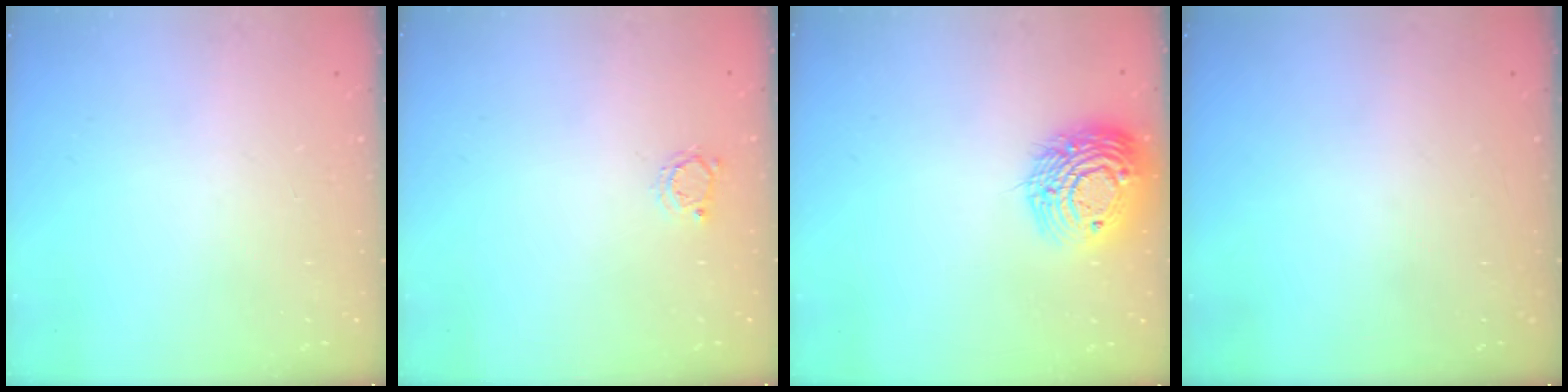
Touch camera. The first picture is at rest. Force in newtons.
{"total": 2.8, "press": 2.7, "slide": 0.4}
{"total": 15.6, "press": 15.6, "slide": 1.4}
{"total": 0.0}